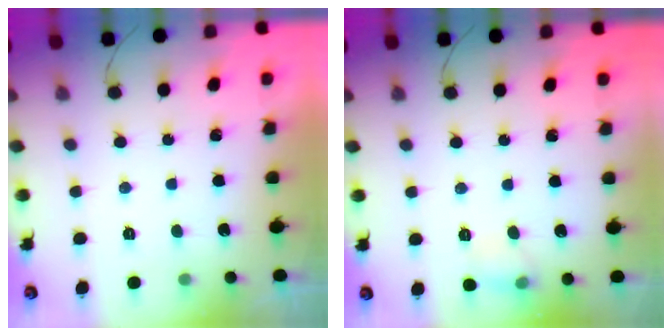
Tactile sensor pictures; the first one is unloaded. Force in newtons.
{"total": 7.0, "press": 6.8, "slide": 1.9}